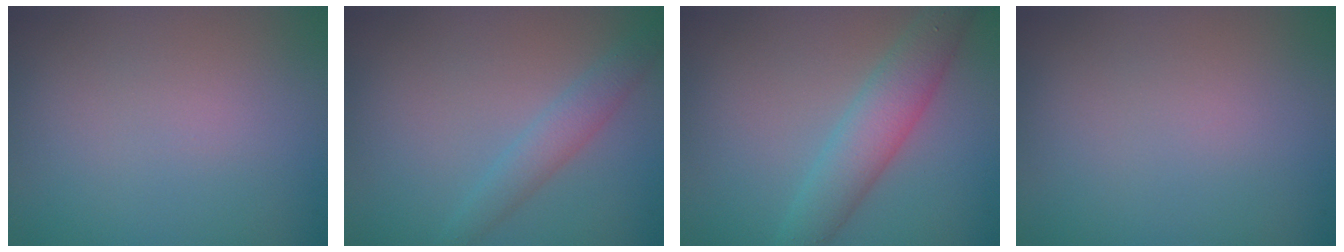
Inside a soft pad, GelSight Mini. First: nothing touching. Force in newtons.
{"total": 2.2, "press": 2.2, "slide": 0.1}
{"total": 4.4, "press": 4.4, "slide": 0.1}
{"total": 0.0}